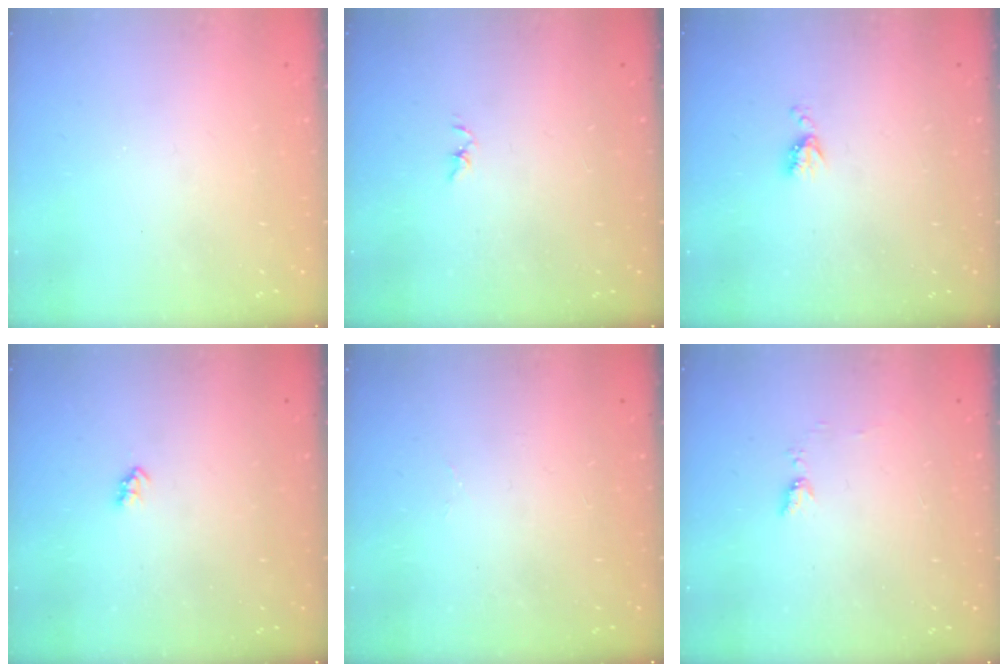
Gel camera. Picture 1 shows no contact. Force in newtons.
{"total": 1.2, "press": 1.1, "slide": 0.2}
{"total": 4.8, "press": 4.8, "slide": 0.7}
{"total": 2.4, "press": 2.4, "slide": 0.4}
{"total": 2.0, "press": 1.9, "slide": 0.8}
{"total": 5.6, "press": 5.5, "slide": 0.5}